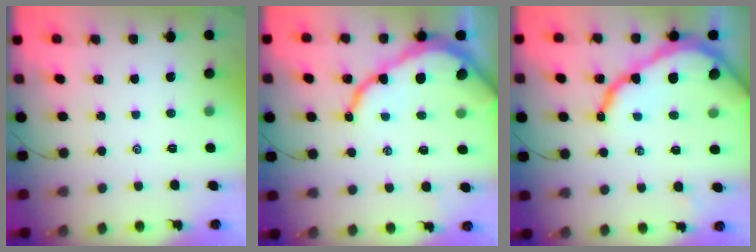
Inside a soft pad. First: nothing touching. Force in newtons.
{"total": 12.4, "press": 12.3, "slide": 1.1}
{"total": 15.2, "press": 15.2, "slide": 1.6}